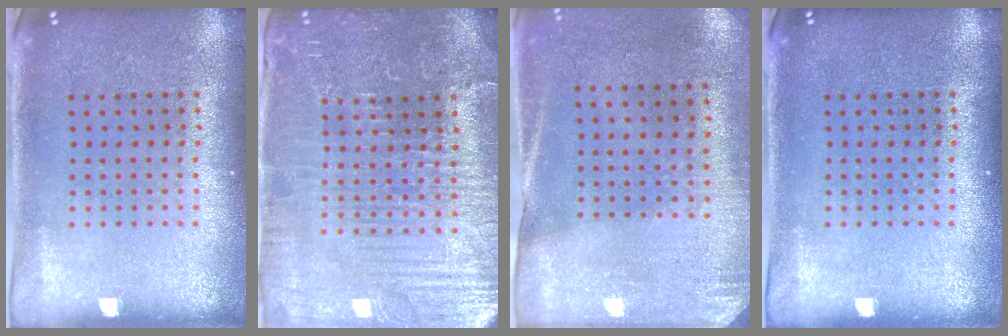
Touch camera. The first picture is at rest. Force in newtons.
{"total": 4.6, "press": 4.4, "slide": 1.3}
{"total": 2.7, "press": 2.4, "slide": 1.3}
{"total": 0.0}